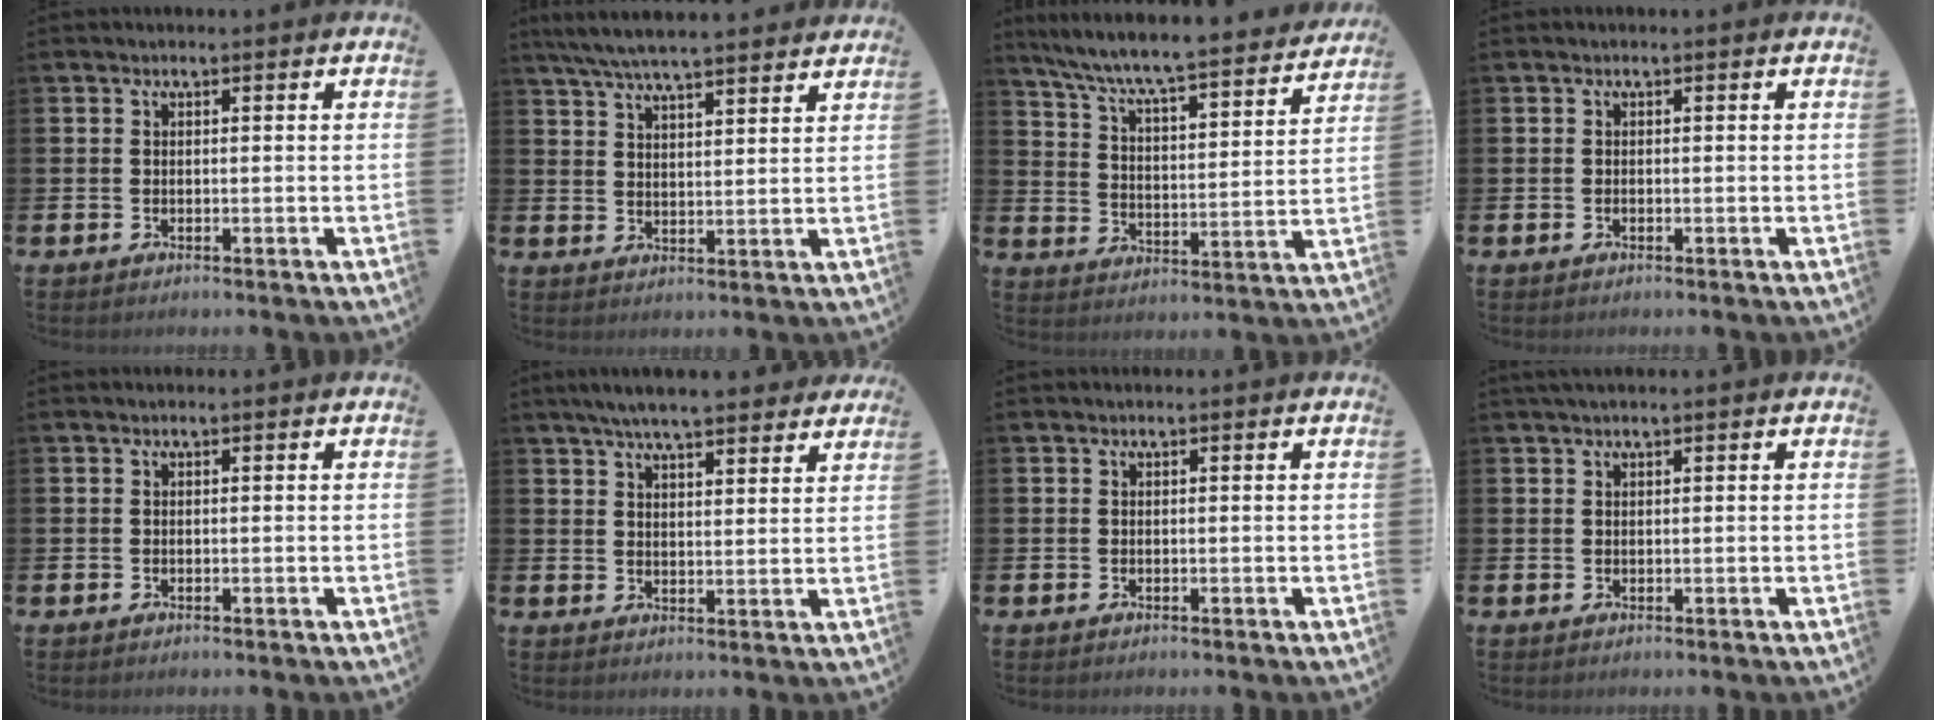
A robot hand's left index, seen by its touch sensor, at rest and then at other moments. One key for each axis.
{"total": 6.4, "fx": 6.1, "fy": 0.4, "fz": 1.9, "tx": -0.059, "ty": -0.025, "tz": 0.112}
{"total": 7.4, "fx": 7.0, "fy": 0.3, "fz": 2.6, "tx": -0.084, "ty": -0.060, "tz": 0.115}
{"total": 0.0}
{"total": 0.0}
{"total": 6.1, "fx": 5.6, "fy": 0.7, "fz": 2.1, "tx": -0.052, "ty": -0.019, "tz": 0.101}
{"total": 0.0}
{"total": 0.9, "fx": 0.8, "fy": 0.0, "fz": 0.6, "tx": -0.008, "ty": 0.001, "tz": 0.013}